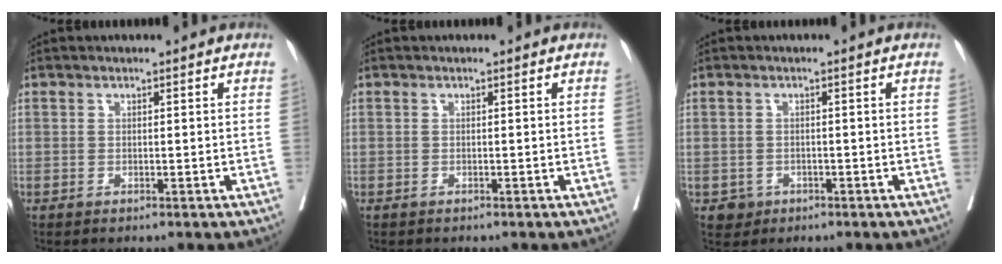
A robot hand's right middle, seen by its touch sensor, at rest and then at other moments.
{"total": 0.7, "force": [-0.6, 0.2, 0.2], "torque": [-0.005, 0.000, -0.009]}
{"total": 2.0, "force": [-1.0, 1.8, 0.3], "torque": [0.001, 0.007, -0.012]}